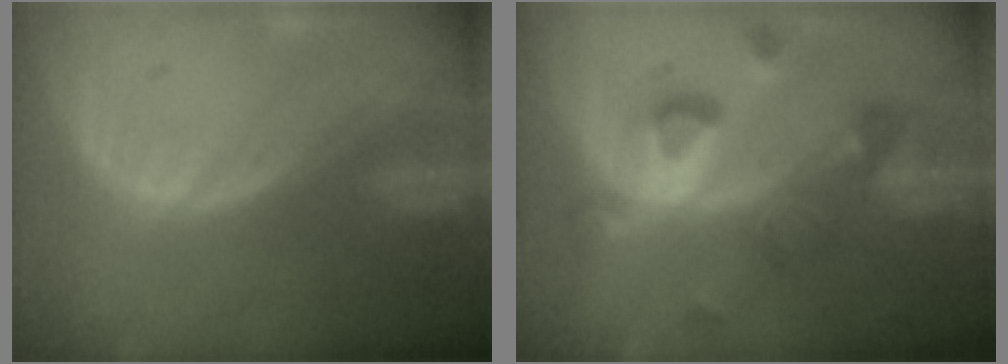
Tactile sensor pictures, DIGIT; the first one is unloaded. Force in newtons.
{"total": 9.1, "press": 8.1, "slide": 4.0}